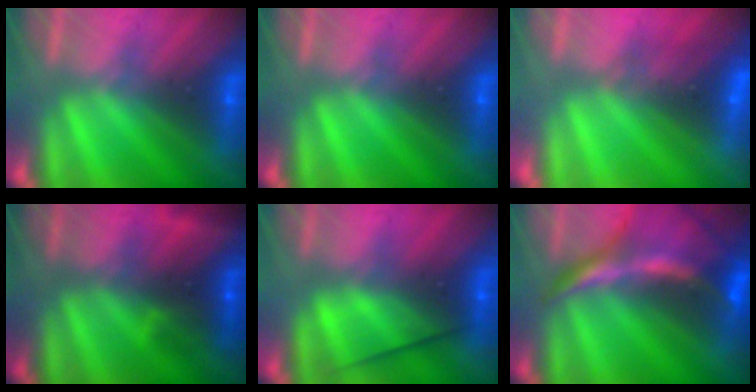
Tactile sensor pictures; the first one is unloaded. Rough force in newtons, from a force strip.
{"total": 0.0}
{"total": 2.3}
{"total": 2.7}
{"total": 2.7}
{"total": 5.7}